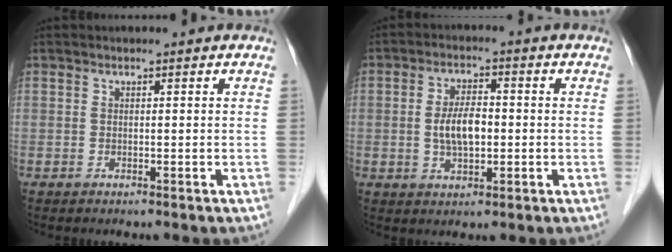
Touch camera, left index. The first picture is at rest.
{"total": 5.6, "force": [-0.7, 2.4, 5.0], "torque": [-0.103, -0.001, -0.010]}